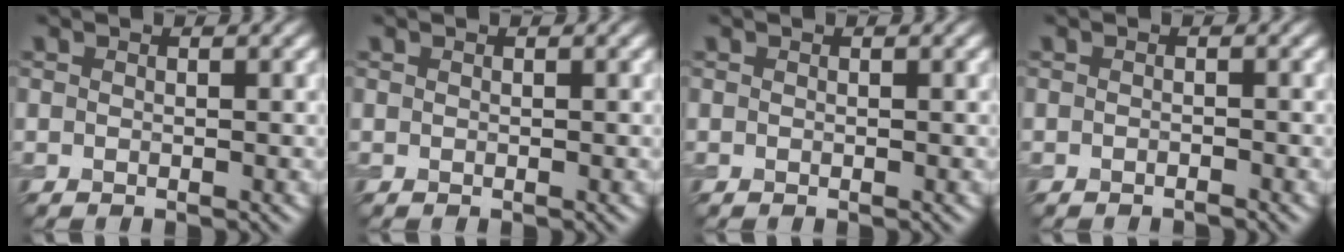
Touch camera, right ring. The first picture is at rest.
{"total": 0.0}
{"total": 0.0}
{"total": 0.5, "force": [-0.5, 0.1, 0.2], "torque": [-0.001, 0.001, -0.007]}